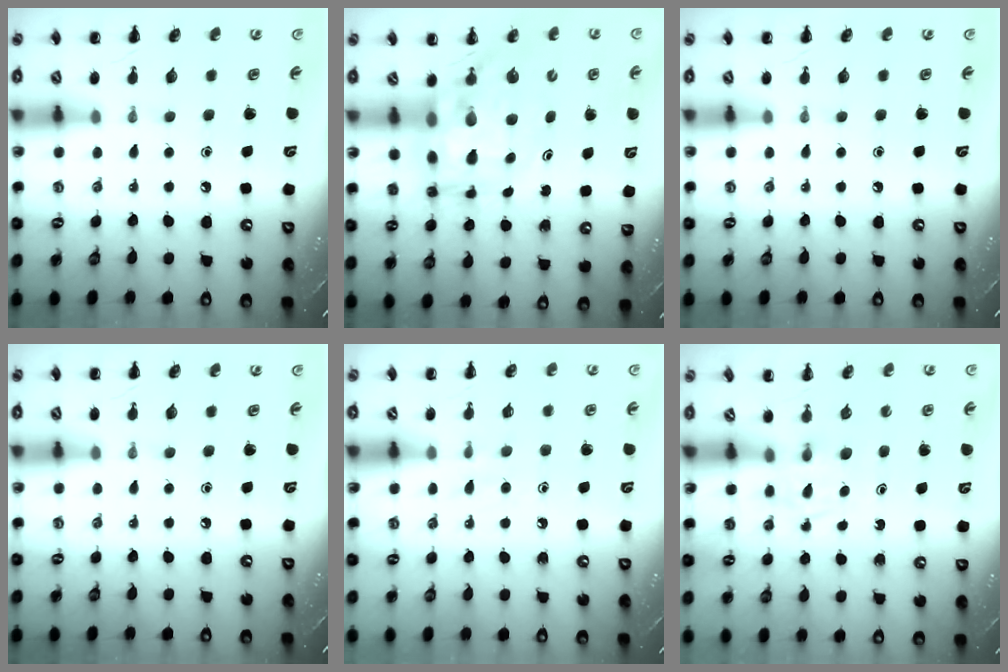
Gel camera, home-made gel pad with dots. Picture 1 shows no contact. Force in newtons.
{"total": 11.9, "press": 11.3, "slide": 3.6}
{"total": 0.0}
{"total": 0.0}
{"total": 3.5, "press": 3.1, "slide": 1.6}
{"total": 2.7, "press": 2.4, "slide": 1.1}